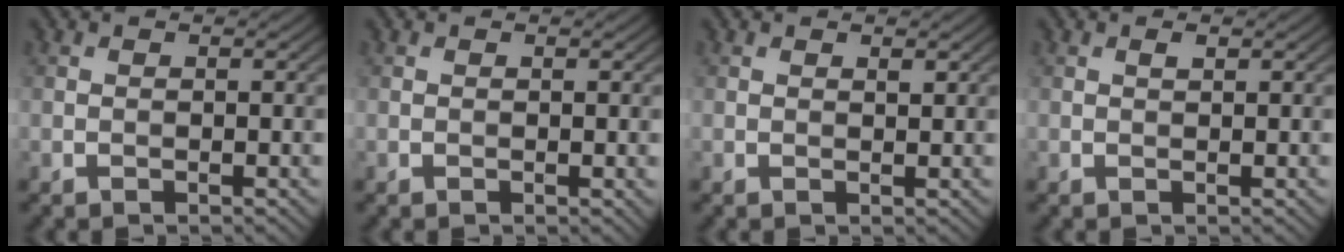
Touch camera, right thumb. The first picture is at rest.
{"total": 0.0}
{"total": 0.7, "force": [0.5, 0.3, 0.4], "torque": [-0.007, -0.002, 0.008]}
{"total": 0.7, "force": [0.4, 0.2, 0.5], "torque": [-0.009, 0.000, 0.006]}